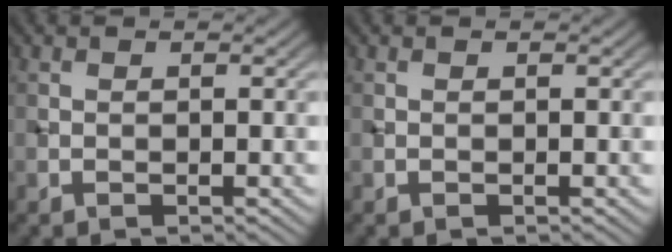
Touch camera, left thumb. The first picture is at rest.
{"total": 0.0}